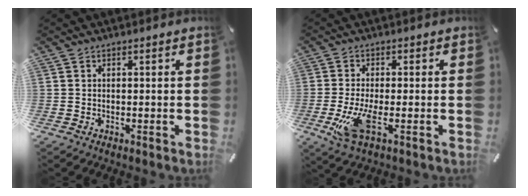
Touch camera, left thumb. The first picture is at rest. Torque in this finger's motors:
{"motor_torque": [2.05, 2.75, 1.00, -0.75, 0.33]}